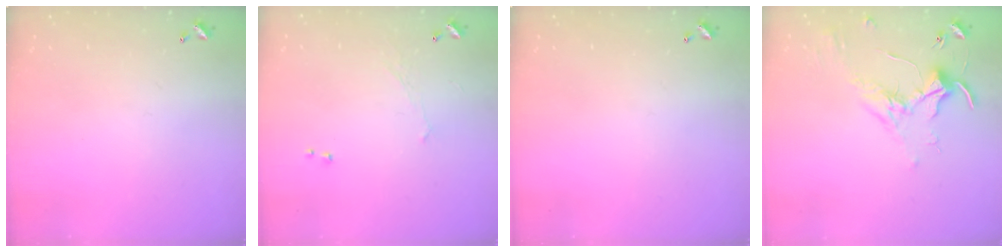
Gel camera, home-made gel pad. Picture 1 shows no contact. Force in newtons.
{"total": 0.0}
{"total": 0.0}
{"total": 1.8, "press": 1.7, "slide": 0.4}